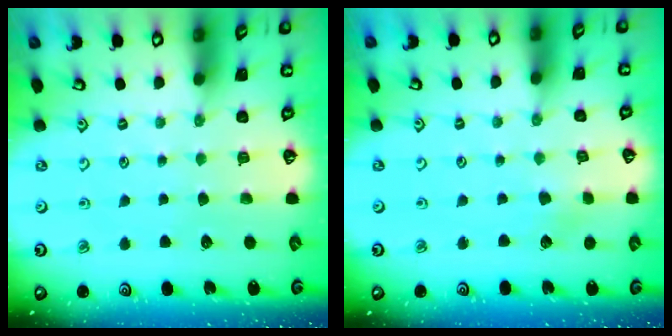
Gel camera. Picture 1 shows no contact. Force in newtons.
{"total": 1.6, "press": 1.6, "slide": 0.2}